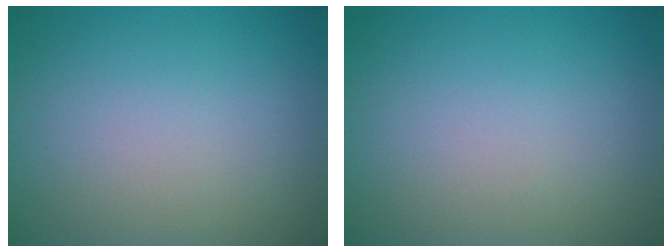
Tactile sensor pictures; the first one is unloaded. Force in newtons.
{"total": 0.0}